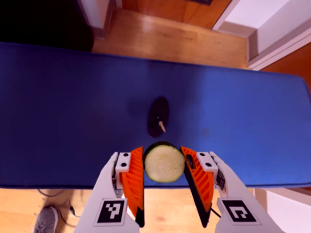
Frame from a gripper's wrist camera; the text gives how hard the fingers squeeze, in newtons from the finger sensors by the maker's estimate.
{"total": 6.6, "left": 6.7, "right": 6.5}